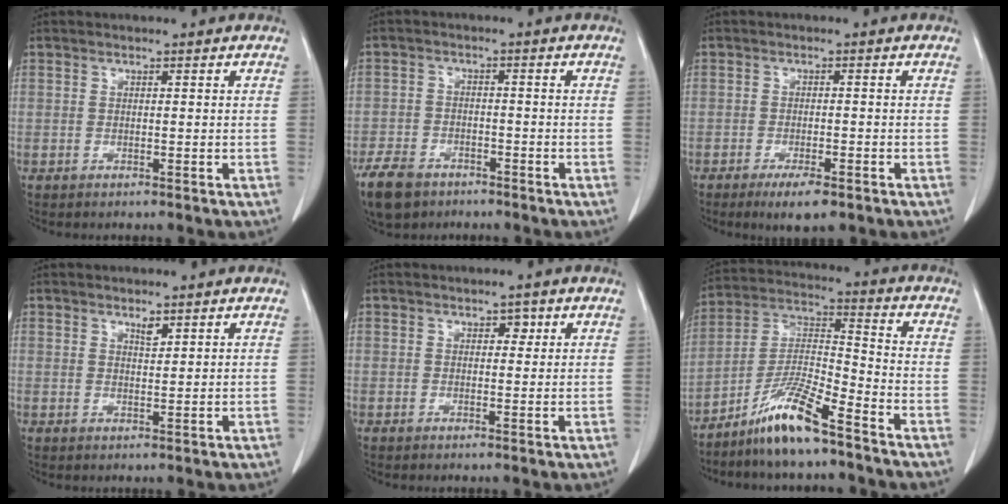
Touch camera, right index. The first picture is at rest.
{"total": 7.5, "force": [-5.4, 4.2, 3.0], "torque": [-0.064, -0.006, -0.092]}
{"total": 4.7, "force": [-3.0, 0.9, 3.4], "torque": [-0.057, -0.009, -0.044]}
{"total": 1.4, "force": [1.0, 0.4, 0.8], "torque": [-0.016, -0.004, 0.019]}
{"total": 1.3, "force": [0.6, 0.9, 0.7], "torque": [-0.004, 0.001, 0.006]}
{"total": 10.7, "force": [-7.9, 0.6, 7.2], "torque": [-0.150, -0.008, -0.152]}